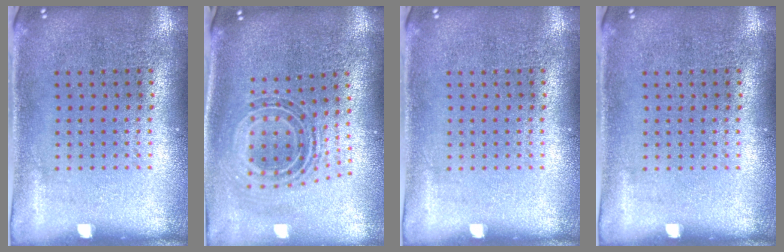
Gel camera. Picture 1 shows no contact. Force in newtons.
{"total": 0.9, "press": 0.8, "slide": 0.5}
{"total": 0.0}
{"total": 0.0}